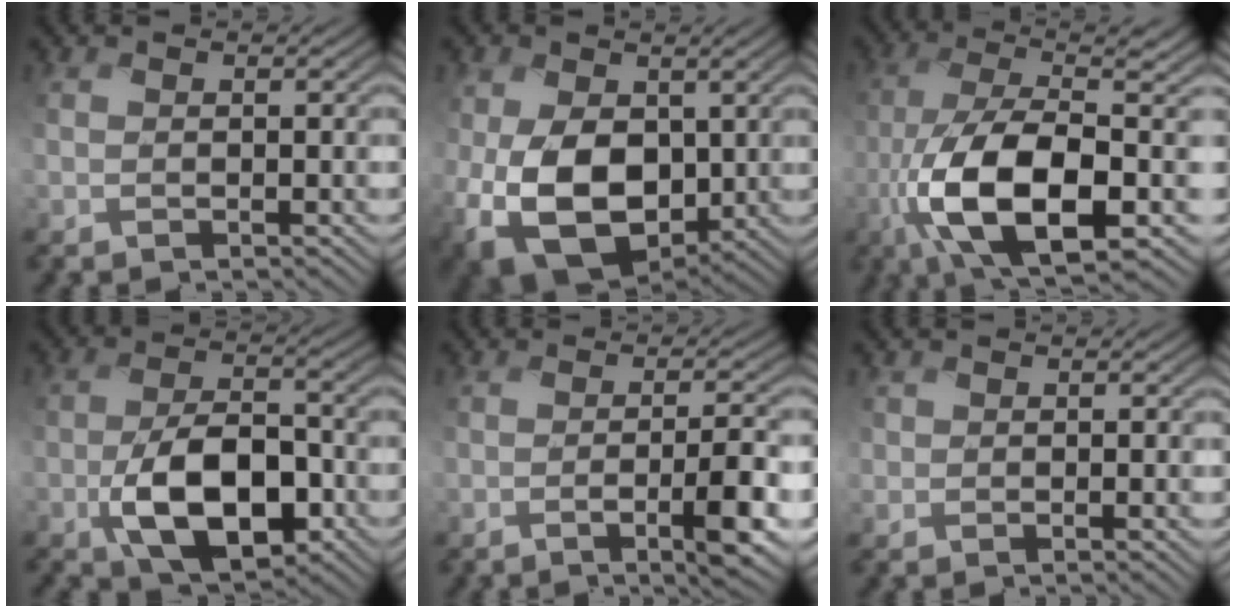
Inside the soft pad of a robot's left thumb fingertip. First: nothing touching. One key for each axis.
{"total": 13.1, "fx": -1.1, "fy": 9.0, "fz": 9.5, "tx": -0.219, "ty": -0.026, "tz": -0.018}
{"total": 14.1, "fx": -4.2, "fy": 5.0, "fz": 12.5, "tx": -0.256, "ty": -0.020, "tz": -0.076}
{"total": 10.8, "fx": -4.0, "fy": 5.6, "fz": 8.3, "tx": -0.161, "ty": -0.006, "tz": -0.072}
{"total": 5.9, "fx": -1.8, "fy": 1.2, "fz": 5.5, "tx": -0.085, "ty": -0.003, "tz": -0.030}
{"total": 1.5, "fx": 0.3, "fy": 1.2, "fz": 0.8, "tx": -0.019, "ty": -0.005, "tz": 0.006}